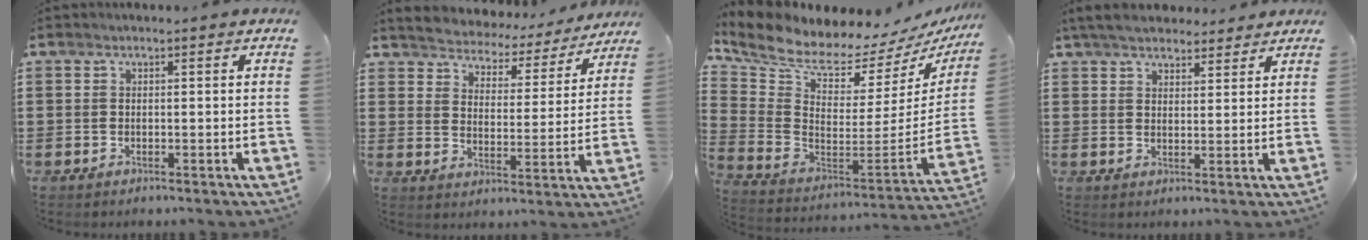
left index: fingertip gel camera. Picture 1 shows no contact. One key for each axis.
{"total": 3.4, "fx": 3.4, "fy": 0.2, "fz": -0.6, "tx": -0.014, "ty": -0.037, "tz": 0.050}
{"total": 6.1, "fx": 5.6, "fy": 1.5, "fz": 1.9, "tx": -0.076, "ty": -0.068, "tz": 0.091}
{"total": 5.1, "fx": 4.6, "fy": 1.4, "fz": 1.6, "tx": -0.046, "ty": -0.006, "tz": 0.087}